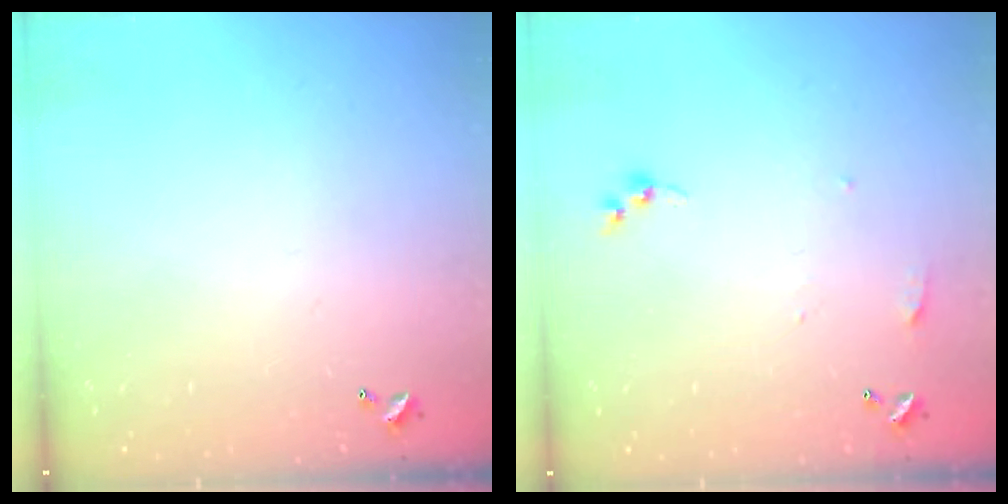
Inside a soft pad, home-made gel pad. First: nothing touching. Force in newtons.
{"total": 3.8, "press": 3.8, "slide": 0.5}